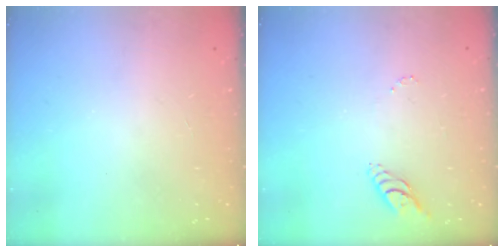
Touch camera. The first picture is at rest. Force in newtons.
{"total": 6.9, "press": 6.8, "slide": 0.7}